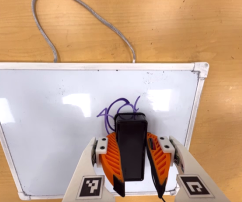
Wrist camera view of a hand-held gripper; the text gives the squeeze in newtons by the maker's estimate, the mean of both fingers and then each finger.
{"total": 12.6, "left": 12.3, "right": 12.9}